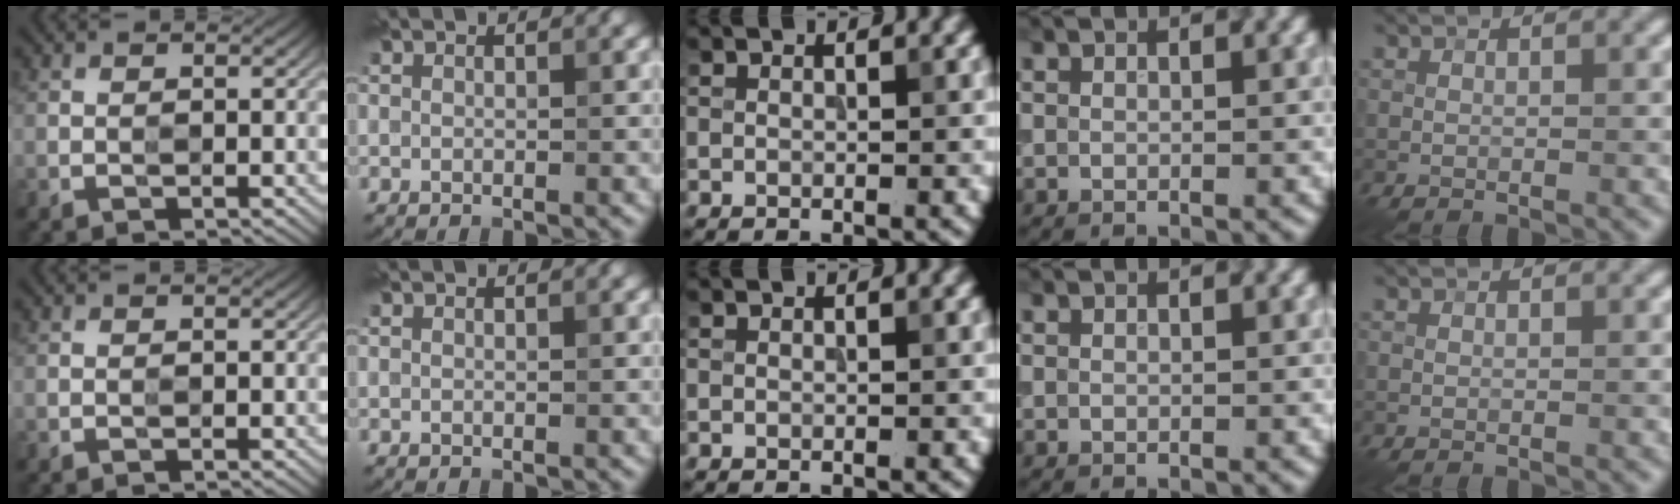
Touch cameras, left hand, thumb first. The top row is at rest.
{}